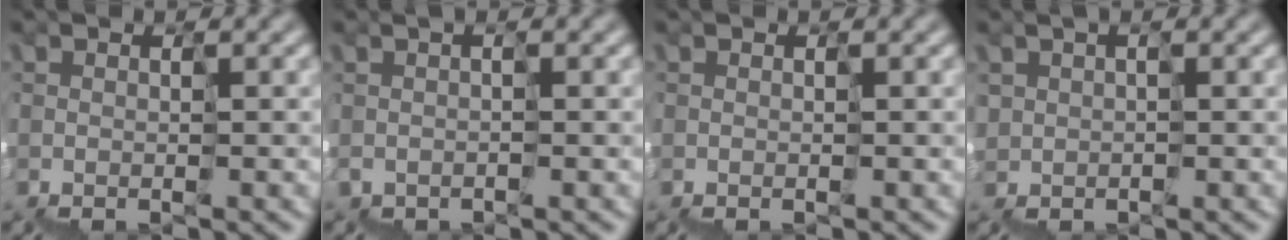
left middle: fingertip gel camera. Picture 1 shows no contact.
{"total": 1.2, "force": [-0.3, -0.9, -0.7], "torque": [0.013, 0.002, -0.002]}
{"total": 0.0}
{"total": 1.8, "force": [1.2, 1.3, -0.4], "torque": [0.010, 0.008, 0.026]}